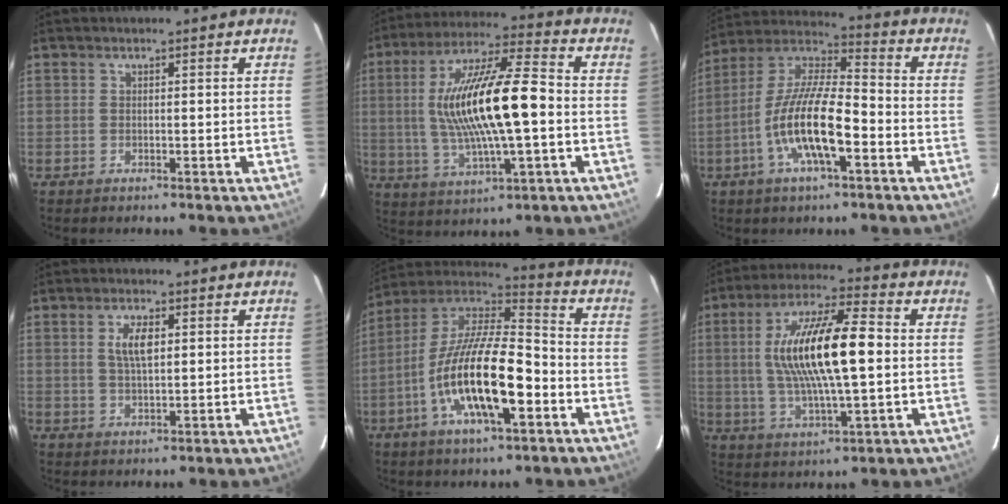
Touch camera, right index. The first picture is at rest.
{"total": 18.8, "force": [-0.2, 4.1, 18.3], "torque": [-0.343, 0.008, -0.001]}
{"total": 15.1, "force": [-5.4, 4.1, 13.5], "torque": [-0.268, -0.005, -0.107]}
{"total": 4.5, "force": [1.2, 1.8, 4.0], "torque": [-0.074, 0.004, 0.024]}
{"total": 20.1, "force": [-6.8, 6.4, 17.9], "torque": [-0.338, -0.016, -0.132]}
{"total": 17.7, "force": [1.2, 4.5, 17.1], "torque": [-0.320, 0.011, 0.022]}